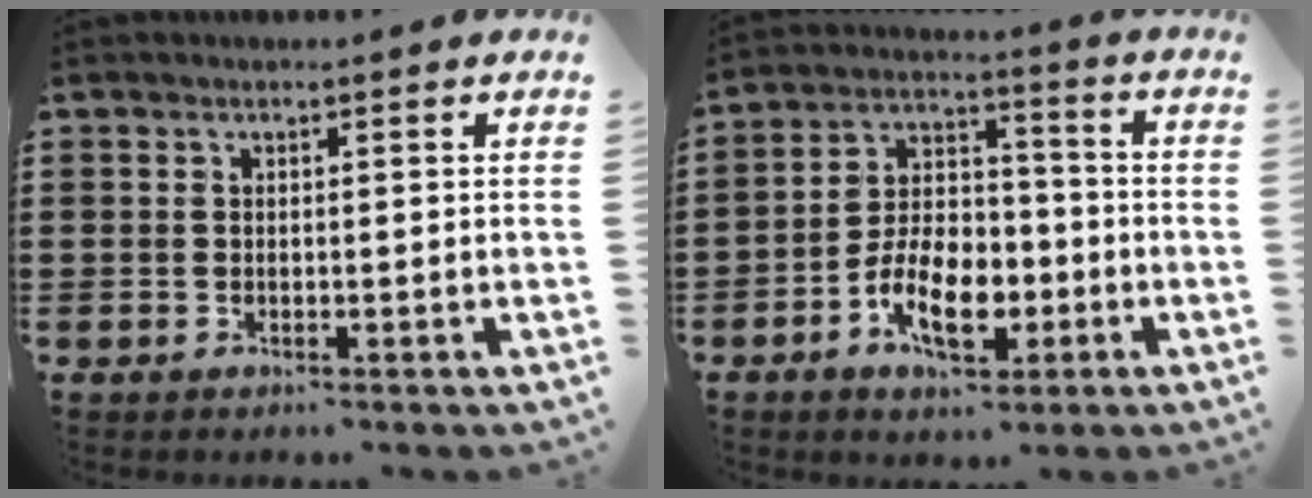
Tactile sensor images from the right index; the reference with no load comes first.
{"total": 10.2, "force": [-4.2, 5.8, 7.3], "torque": [-0.148, 0.005, -0.077]}